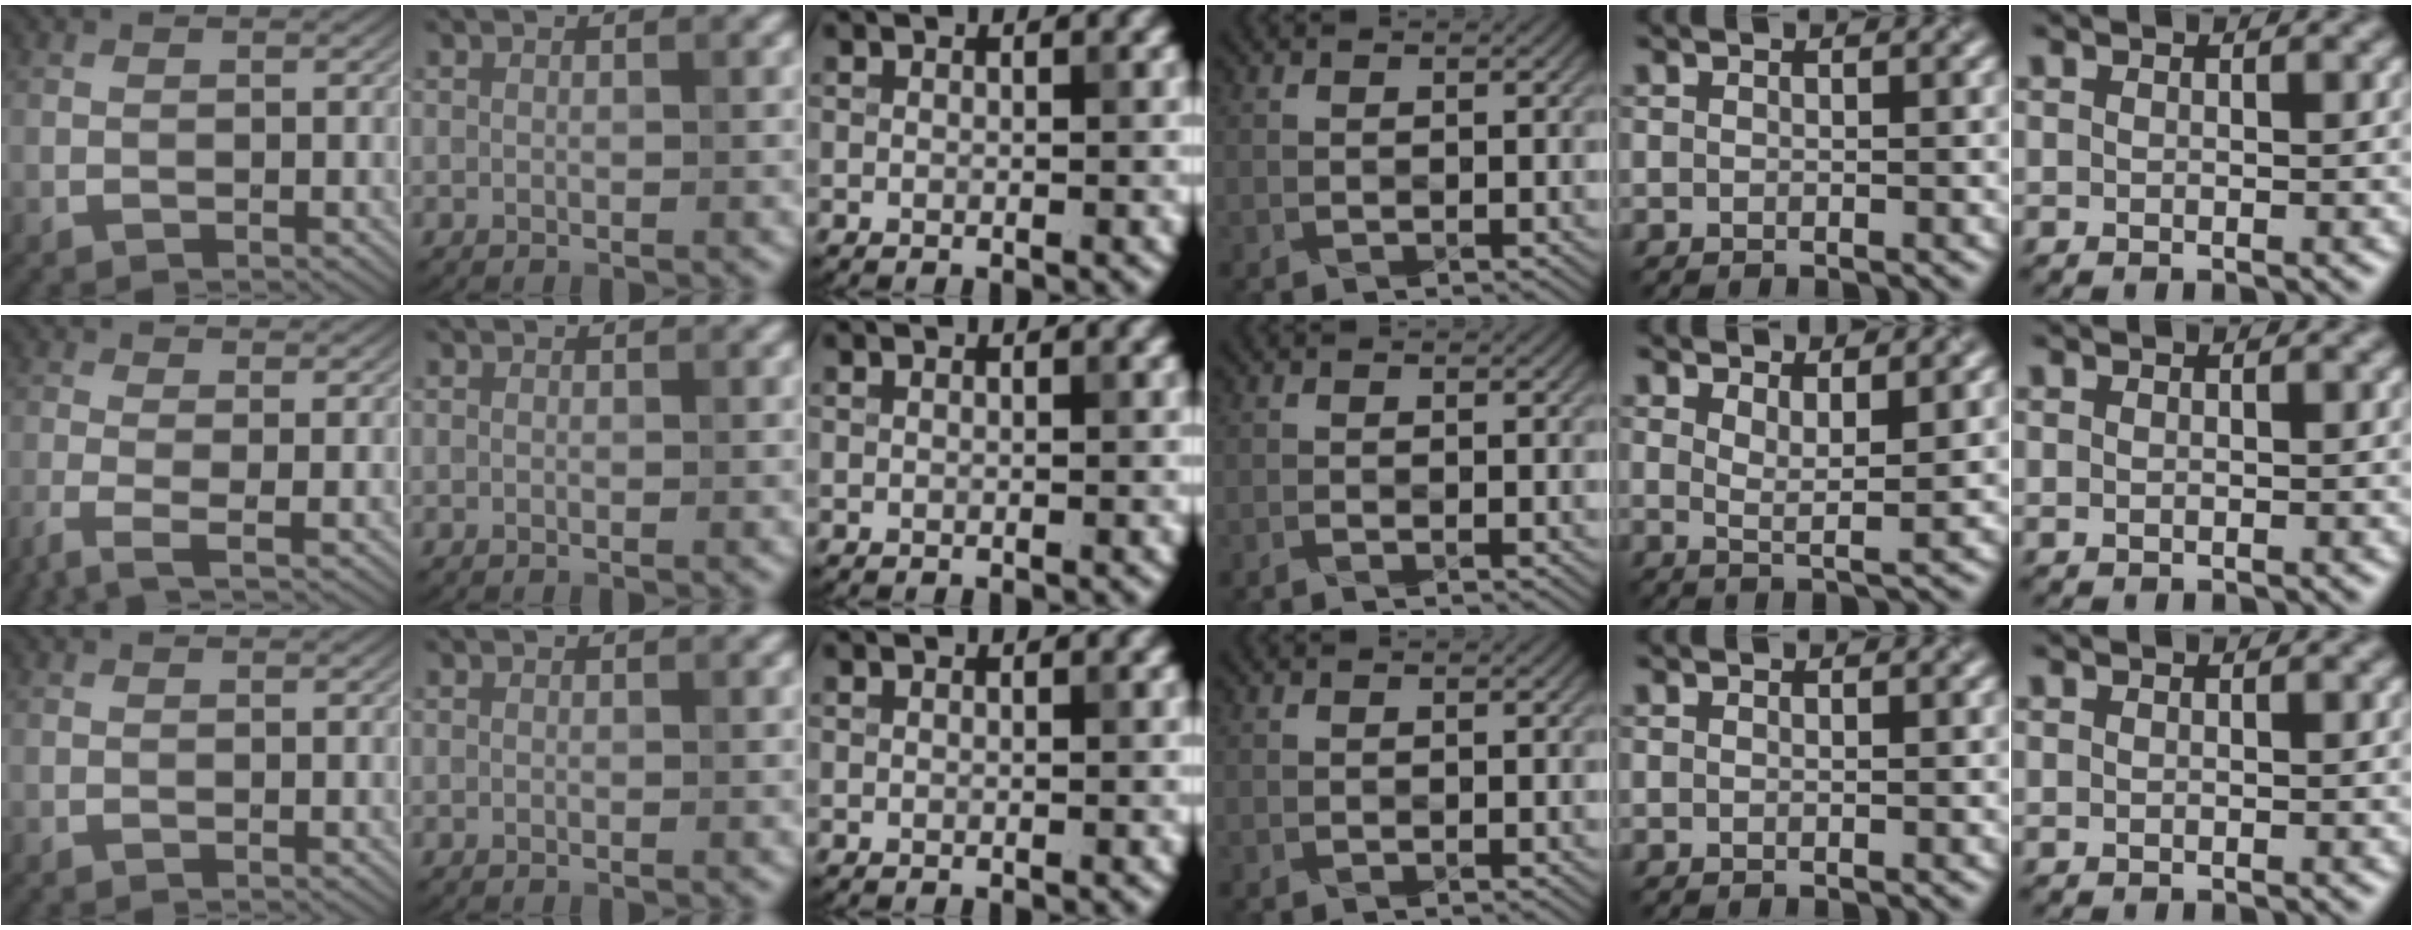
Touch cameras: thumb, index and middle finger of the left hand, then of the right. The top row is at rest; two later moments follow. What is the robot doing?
{"motion": "wrap", "object": "cellophane"}